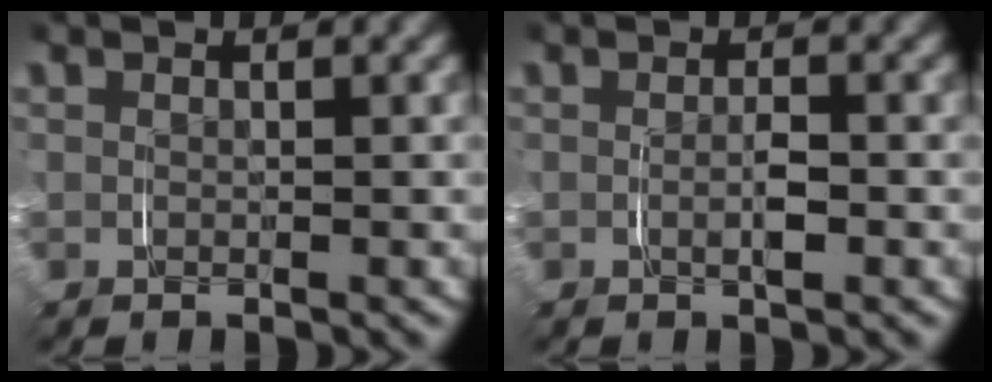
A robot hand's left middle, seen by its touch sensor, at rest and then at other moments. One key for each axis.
{"total": 0.6, "fx": -0.5, "fy": 0.1, "fz": 0.2, "tx": -0.007, "ty": -0.004, "tz": -0.008}